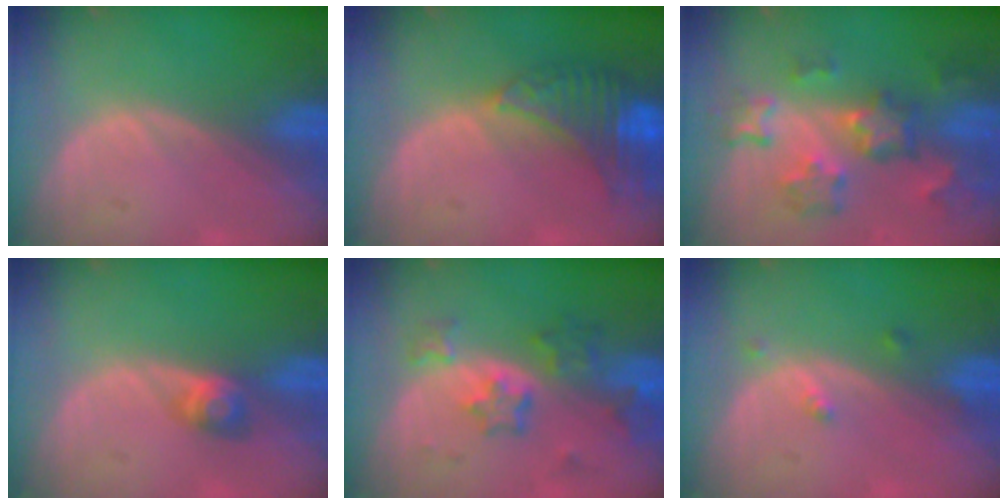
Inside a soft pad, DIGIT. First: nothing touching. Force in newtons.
{"total": 8.3, "press": 7.2, "slide": 4.0}
{"total": 9.2, "press": 8.1, "slide": 4.5}
{"total": 2.8, "press": 2.5, "slide": 1.1}
{"total": 7.1, "press": 6.3, "slide": 3.3}
{"total": 1.9, "press": 1.5, "slide": 1.0}